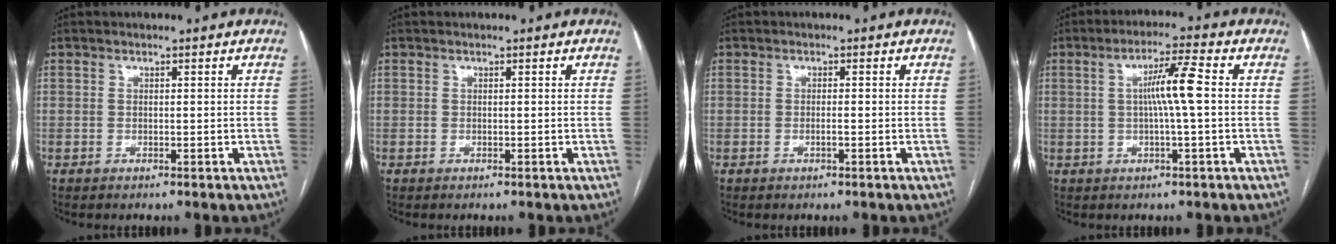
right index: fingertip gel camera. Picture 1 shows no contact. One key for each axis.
{"total": 0.0}
{"total": 1.0, "fx": -0.3, "fy": 0.1, "fz": 0.9, "tx": -0.018, "ty": 0.000, "tz": -0.005}
{"total": 6.4, "fx": 0.4, "fy": -0.4, "fz": 6.4, "tx": -0.112, "ty": 0.009, "tz": 0.006}